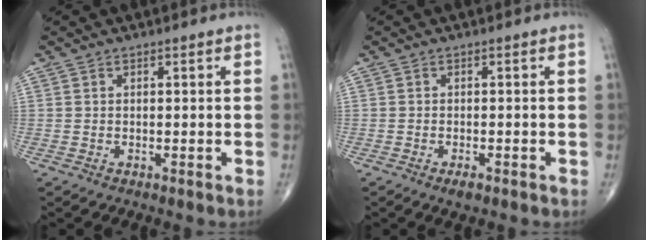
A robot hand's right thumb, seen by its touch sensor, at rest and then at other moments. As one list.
[{"total": 1.7, "force": [-1.0, 0.7, 1.2], "torque": [-0.022, 0.000, -0.017]}]